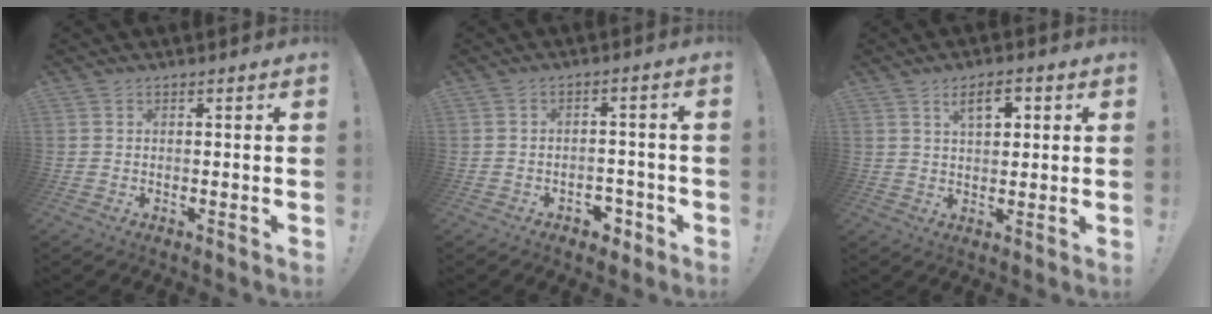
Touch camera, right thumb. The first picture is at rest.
{"total": 5.0, "force": [-2.7, 3.4, 2.5], "torque": [-0.030, 0.017, -0.044]}
{"total": 6.3, "force": [2.7, 3.1, 4.7], "torque": [-0.067, -0.004, 0.043]}